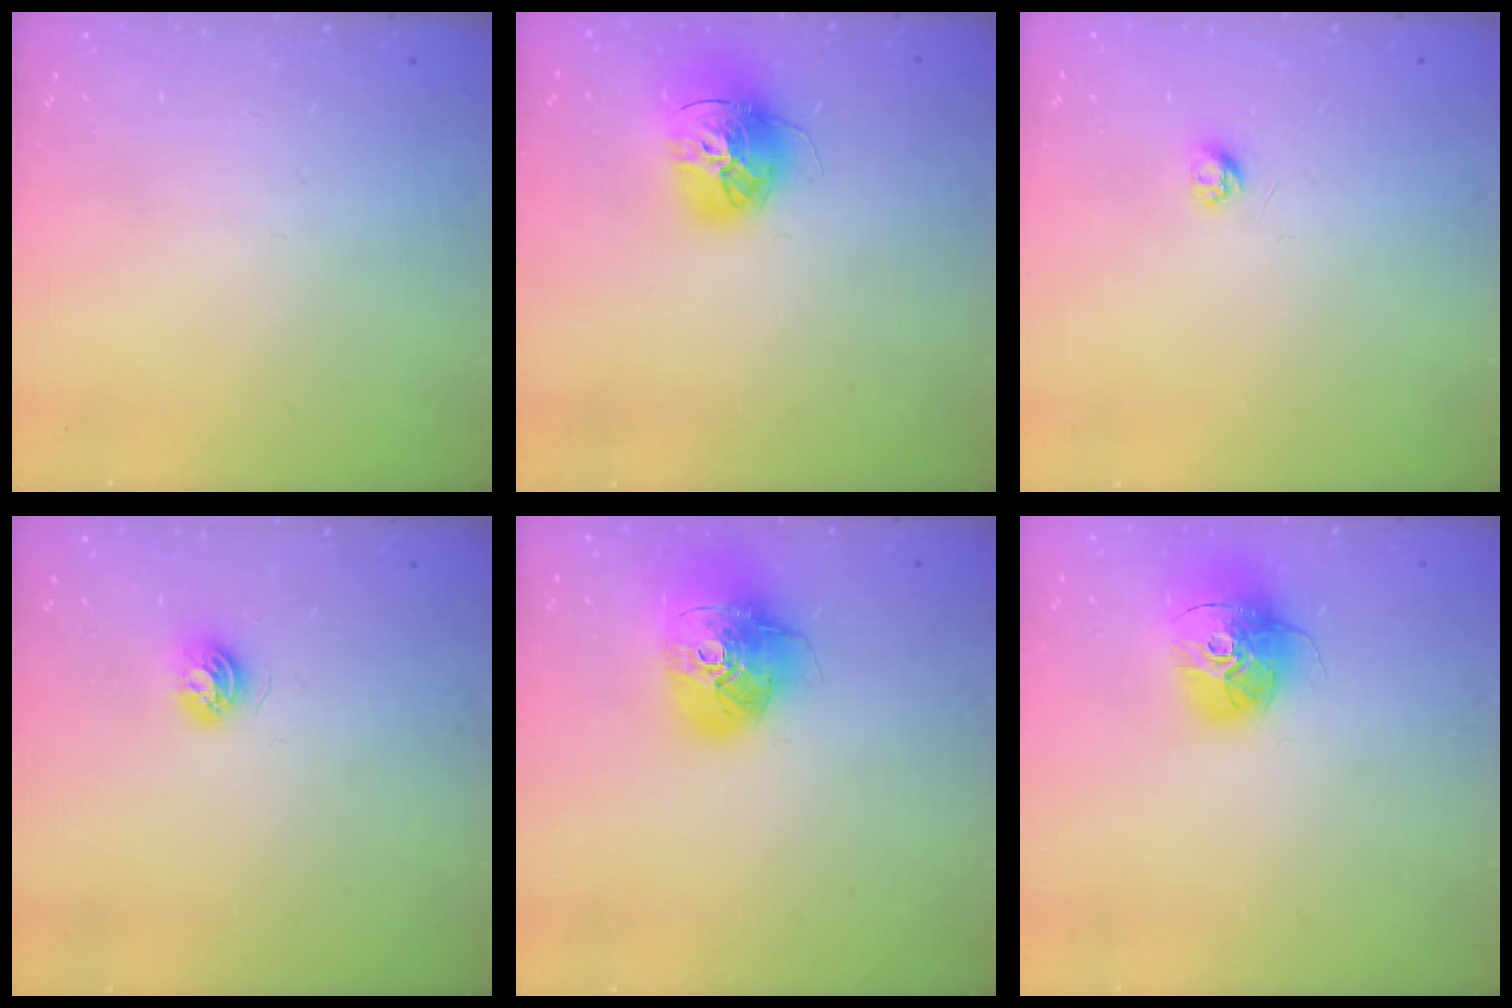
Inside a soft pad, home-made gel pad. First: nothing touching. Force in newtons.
{"total": 15.9, "press": 15.8, "slide": 1.4}
{"total": 3.7, "press": 3.7, "slide": 0.3}
{"total": 4.5, "press": 4.5, "slide": 0.6}
{"total": 17.1, "press": 17.0, "slide": 2.2}
{"total": 16.1, "press": 16.0, "slide": 1.5}